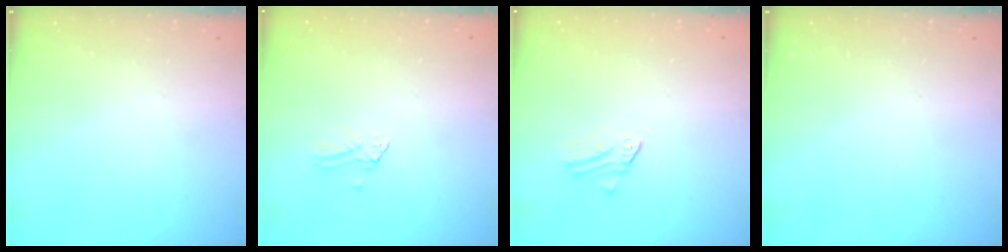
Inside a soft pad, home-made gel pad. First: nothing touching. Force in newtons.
{"total": 0.0}
{"total": 2.4, "press": 2.4, "slide": 0.2}
{"total": 0.0}